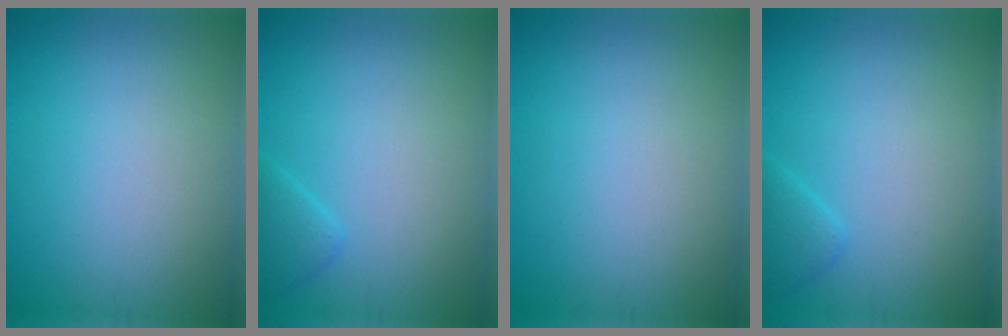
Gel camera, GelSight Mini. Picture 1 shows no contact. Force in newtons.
{"total": 1.4, "press": 1.4, "slide": 0.1}
{"total": 0.0}
{"total": 1.4, "press": 1.4, "slide": 0.1}